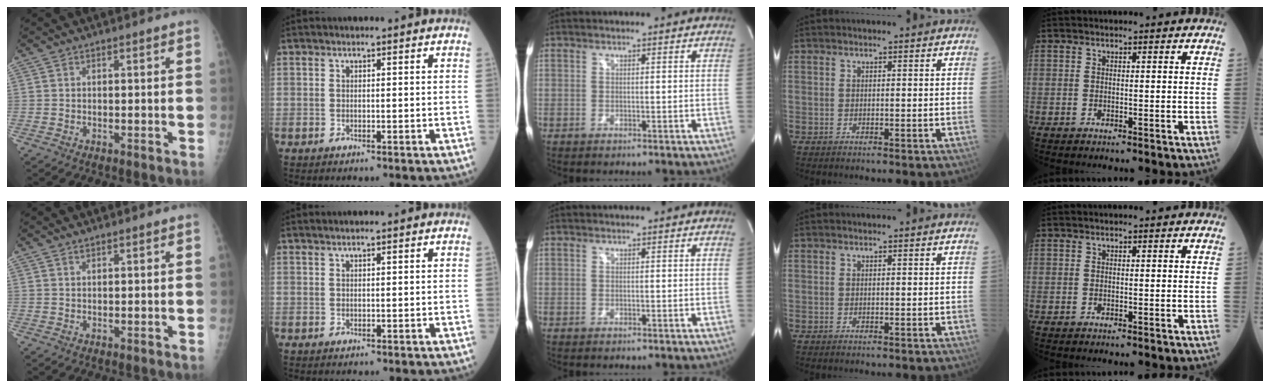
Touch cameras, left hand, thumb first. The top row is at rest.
{"thumb": {"total": 0.8, "force": [0.7, 0.3, 0.3], "torque": [-0.002, -0.004, 0.012]}, "index": {"total": 0.8, "force": [0.7, -0.1, 0.4], "torque": [-0.011, 0.007, 0.016]}}